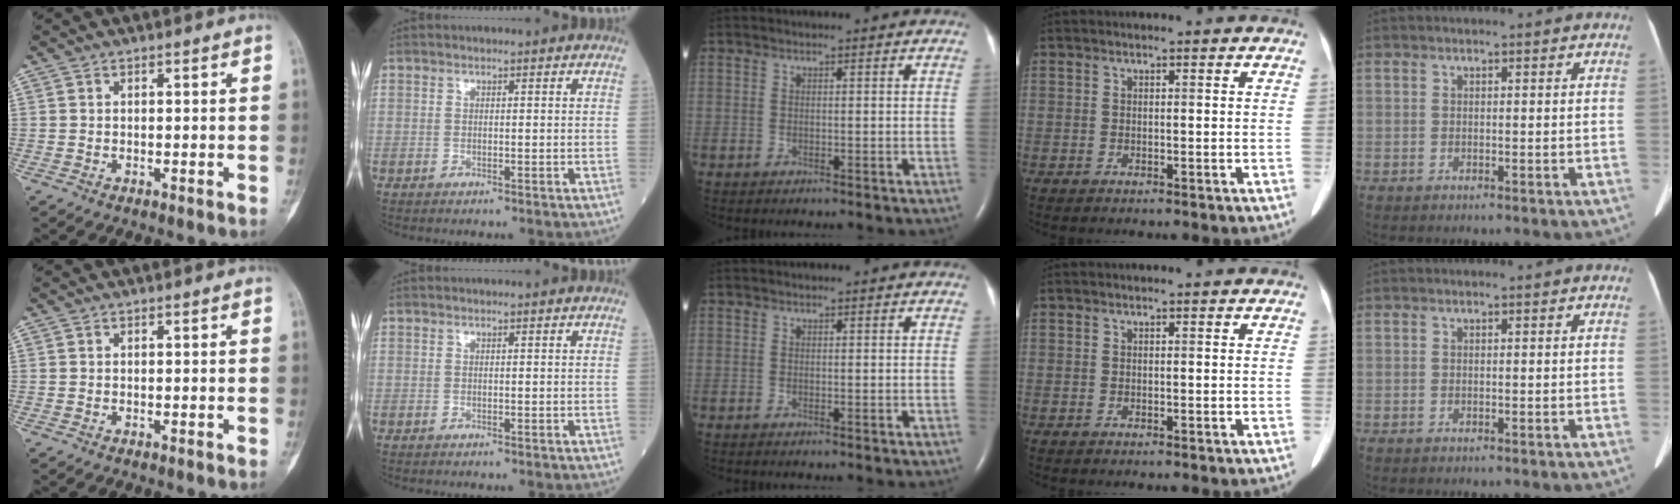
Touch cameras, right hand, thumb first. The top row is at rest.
{}